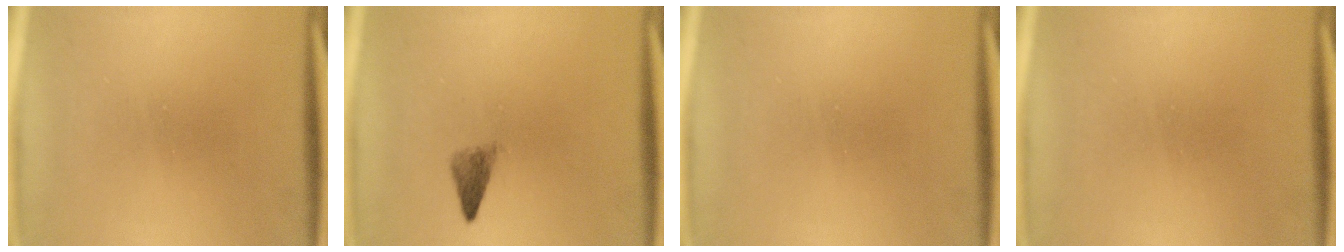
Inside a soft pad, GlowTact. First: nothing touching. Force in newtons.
{"total": 2.1}
{"total": 0.0}
{"total": 1.6}